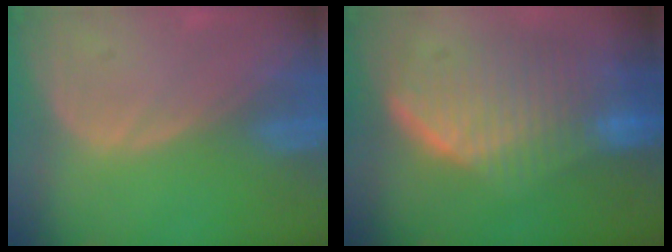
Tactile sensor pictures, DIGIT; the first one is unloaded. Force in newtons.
{"total": 9.8, "press": 9.0, "slide": 3.8}